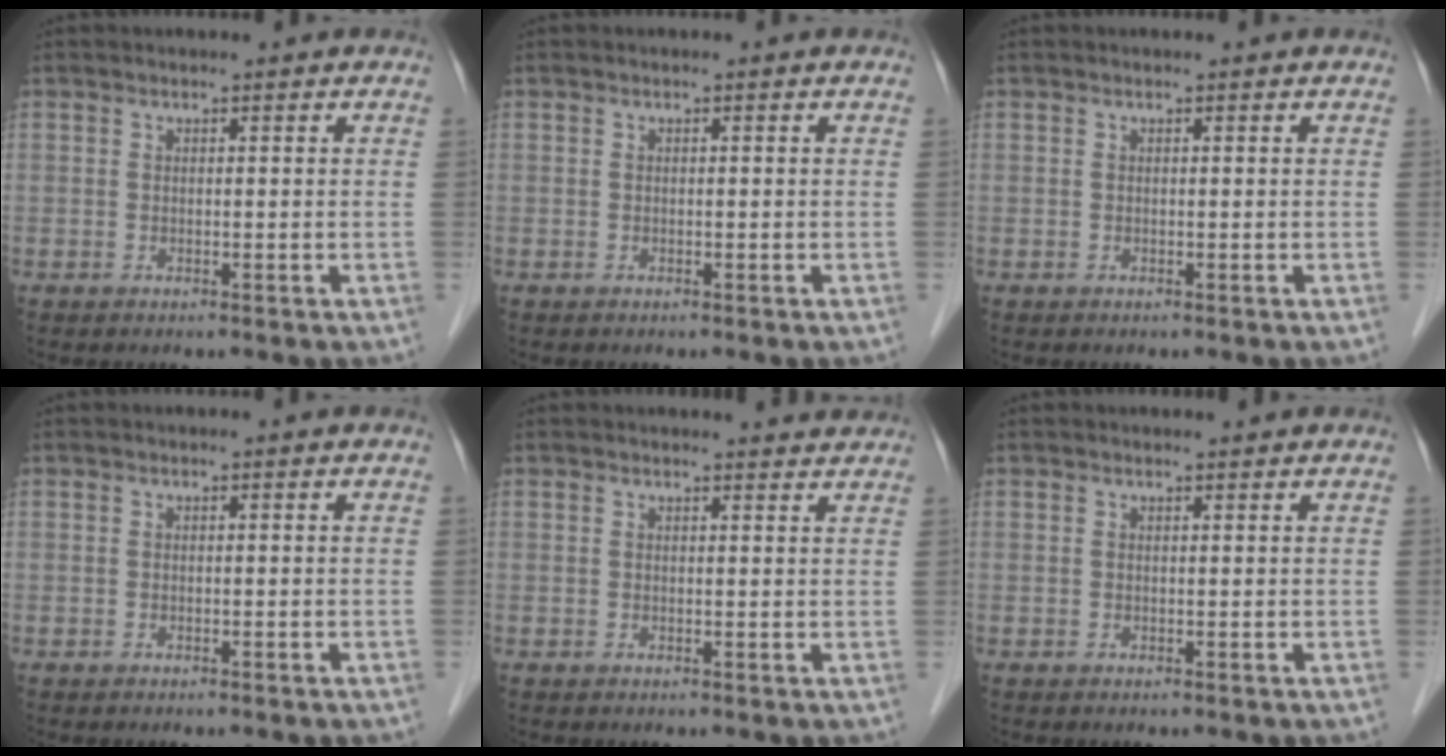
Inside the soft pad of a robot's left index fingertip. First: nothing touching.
{"total": 0.0}
{"total": 0.0}
{"total": 0.0}
{"total": 3.5, "force": [3.5, 0.4, 0.3], "torque": [-0.008, 0.001, 0.031]}
{"total": 0.7, "force": [0.7, 0.0, 0.0], "torque": [-0.008, -0.002, 0.010]}